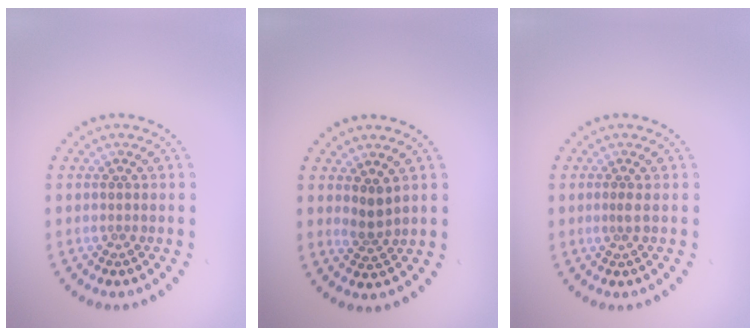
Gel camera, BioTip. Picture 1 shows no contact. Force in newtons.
{"total": 1.6, "press": 1.2, "slide": 1.0}
{"total": 0.9, "press": 0.5, "slide": 0.7}